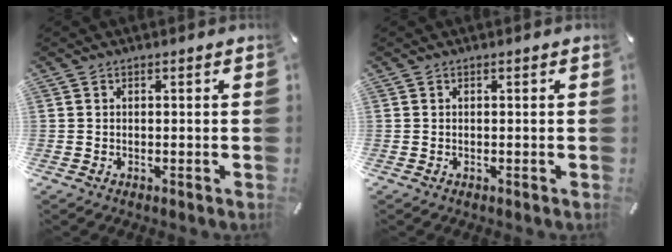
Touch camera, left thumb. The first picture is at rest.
{"total": 0.0}